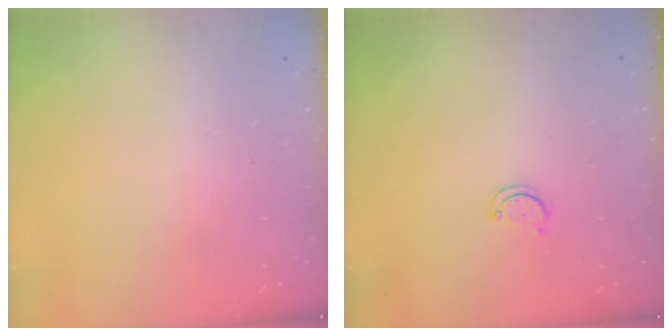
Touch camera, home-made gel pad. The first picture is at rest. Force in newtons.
{"total": 2.9, "press": 2.9, "slide": 0.4}